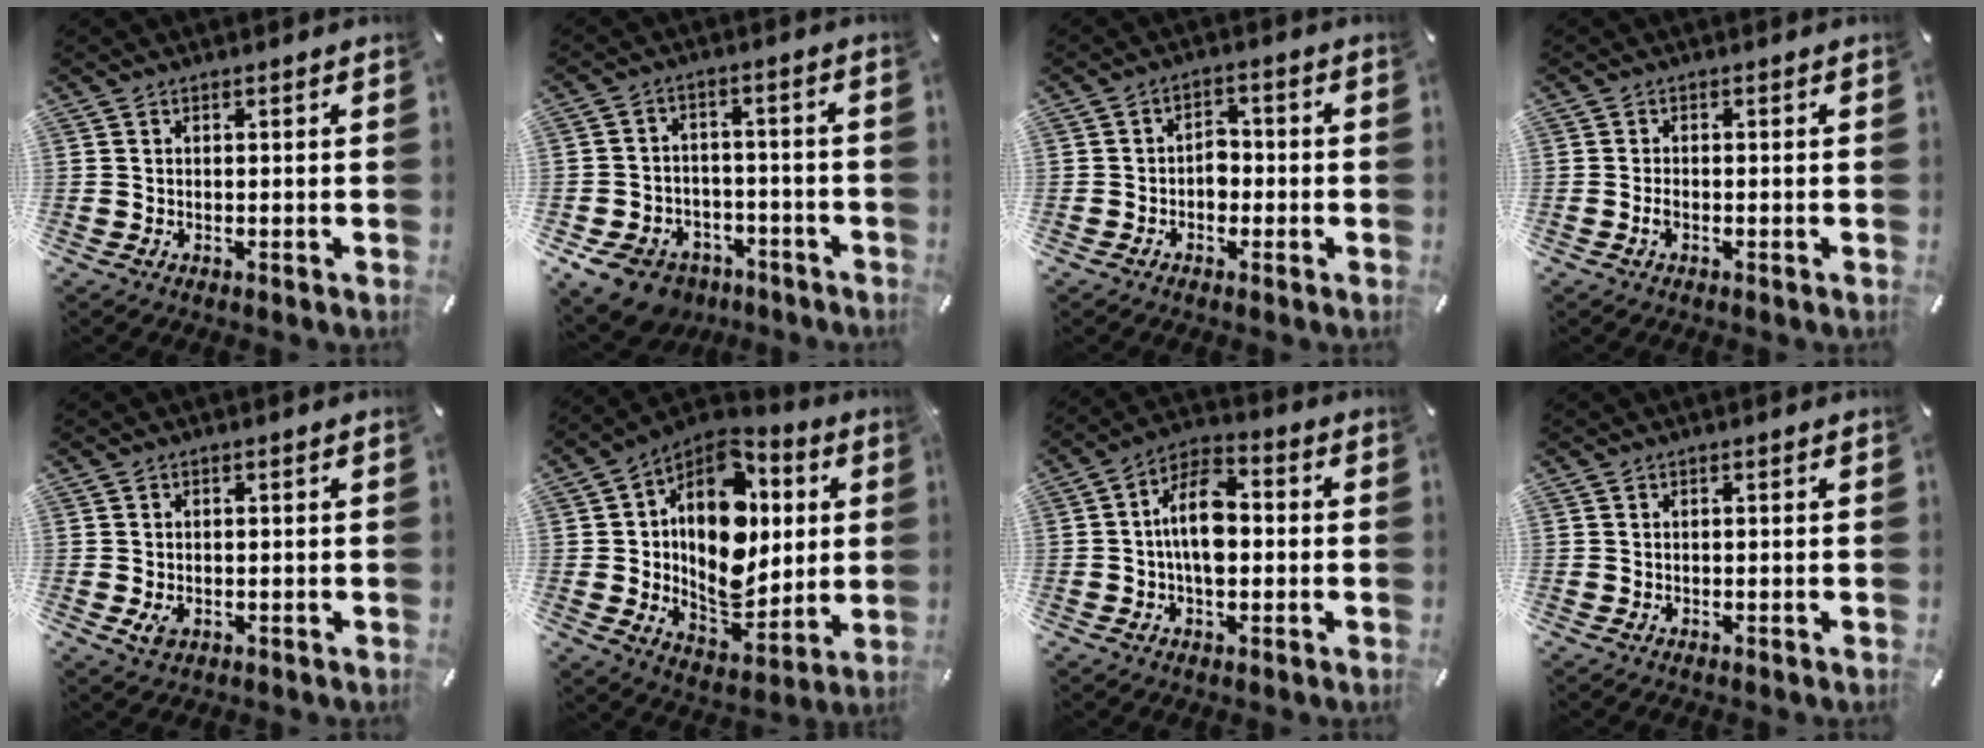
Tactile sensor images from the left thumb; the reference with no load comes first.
{"total": 9.7, "force": [-6.3, 6.7, 3.4], "torque": [-0.073, 0.047, -0.110]}
{"total": 4.2, "force": [-1.2, 3.1, 2.5], "torque": [-0.037, 0.006, -0.024]}
{"total": 1.4, "force": [-0.6, 0.6, 1.1], "torque": [-0.023, 0.001, -0.012]}
{"total": 2.4, "force": [-0.5, 1.8, 1.5], "torque": [-0.033, -0.002, -0.007]}
{"total": 17.8, "force": [3.5, 13.1, 11.5], "torque": [-0.205, -0.039, 0.060]}
{"total": 10.9, "force": [-0.8, 6.3, 8.9], "torque": [-0.164, 0.007, -0.016]}
{"total": 0.0}